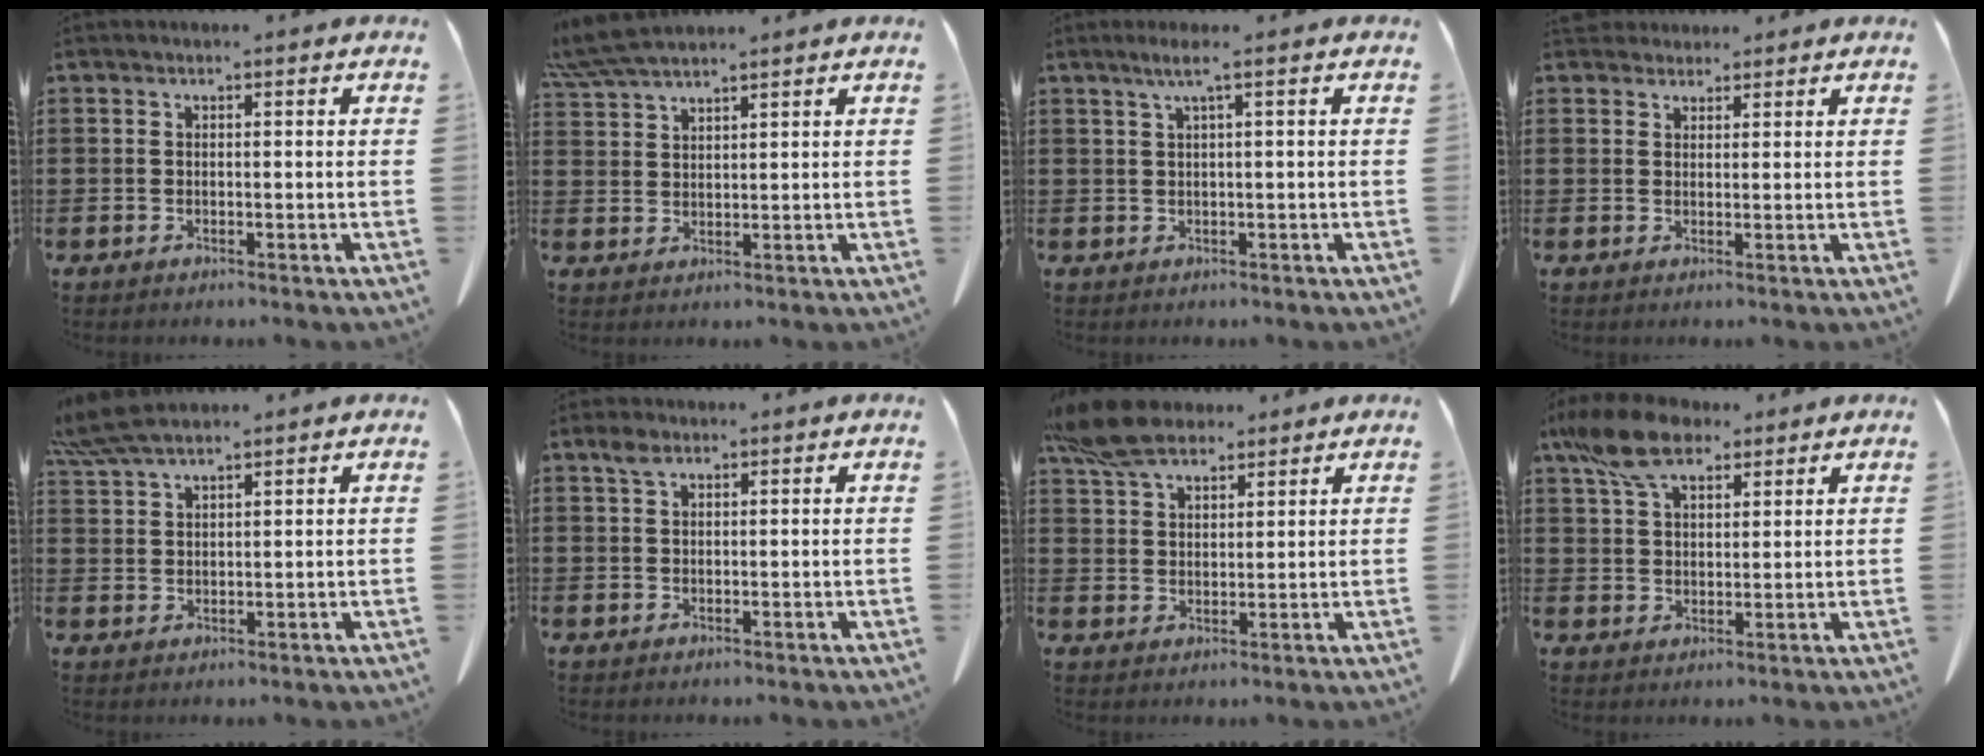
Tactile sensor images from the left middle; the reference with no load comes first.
{"total": 5.5, "force": [4.9, 0.5, 2.5], "torque": [-0.062, -0.011, 0.094]}
{"total": 2.4, "force": [0.9, -0.3, 2.2], "torque": [-0.042, -0.005, 0.015]}
{"total": 2.7, "force": [2.5, 1.0, 0.3], "torque": [-0.005, -0.004, 0.048]}
{"total": 5.9, "force": [5.0, 0.7, 3.0], "torque": [-0.079, -0.013, 0.093]}
{"total": 2.0, "force": [1.2, 1.0, 1.2], "torque": [-0.028, 0.002, 0.023]}
{"total": 8.8, "force": [7.0, 3.4, 4.1], "torque": [-0.103, -0.002, 0.134]}
{"total": 9.4, "force": [6.5, 4.4, 5.3], "torque": [-0.124, -0.003, 0.123]}